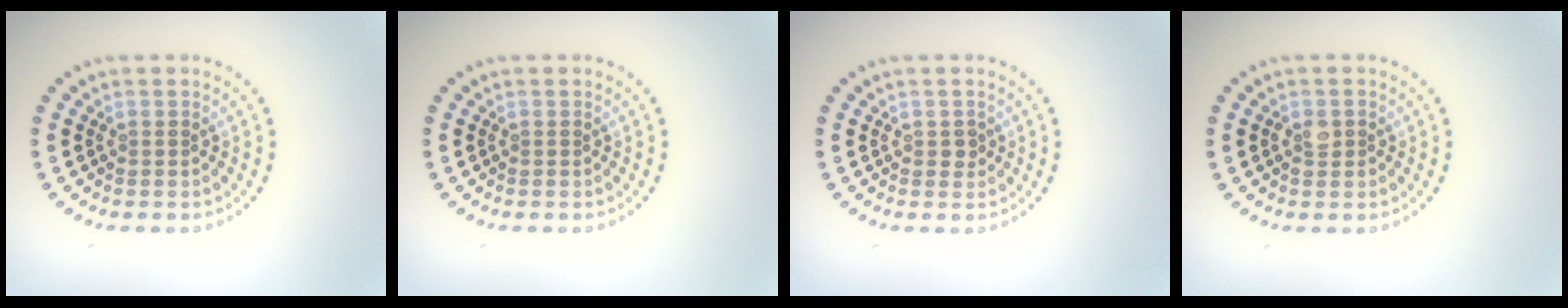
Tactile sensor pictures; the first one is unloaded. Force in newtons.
{"total": 0.0}
{"total": 0.8, "press": 0.8, "slide": 0.2}
{"total": 1.4, "press": 1.3, "slide": 0.3}